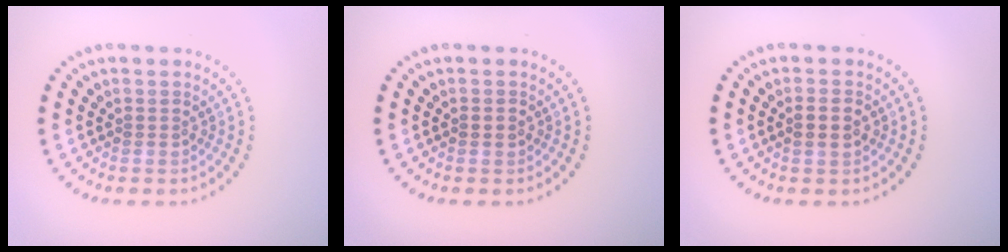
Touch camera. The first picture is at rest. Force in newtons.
{"total": 1.1, "press": 1.1, "slide": 0.1}
{"total": 1.8, "press": 1.8, "slide": 0.3}